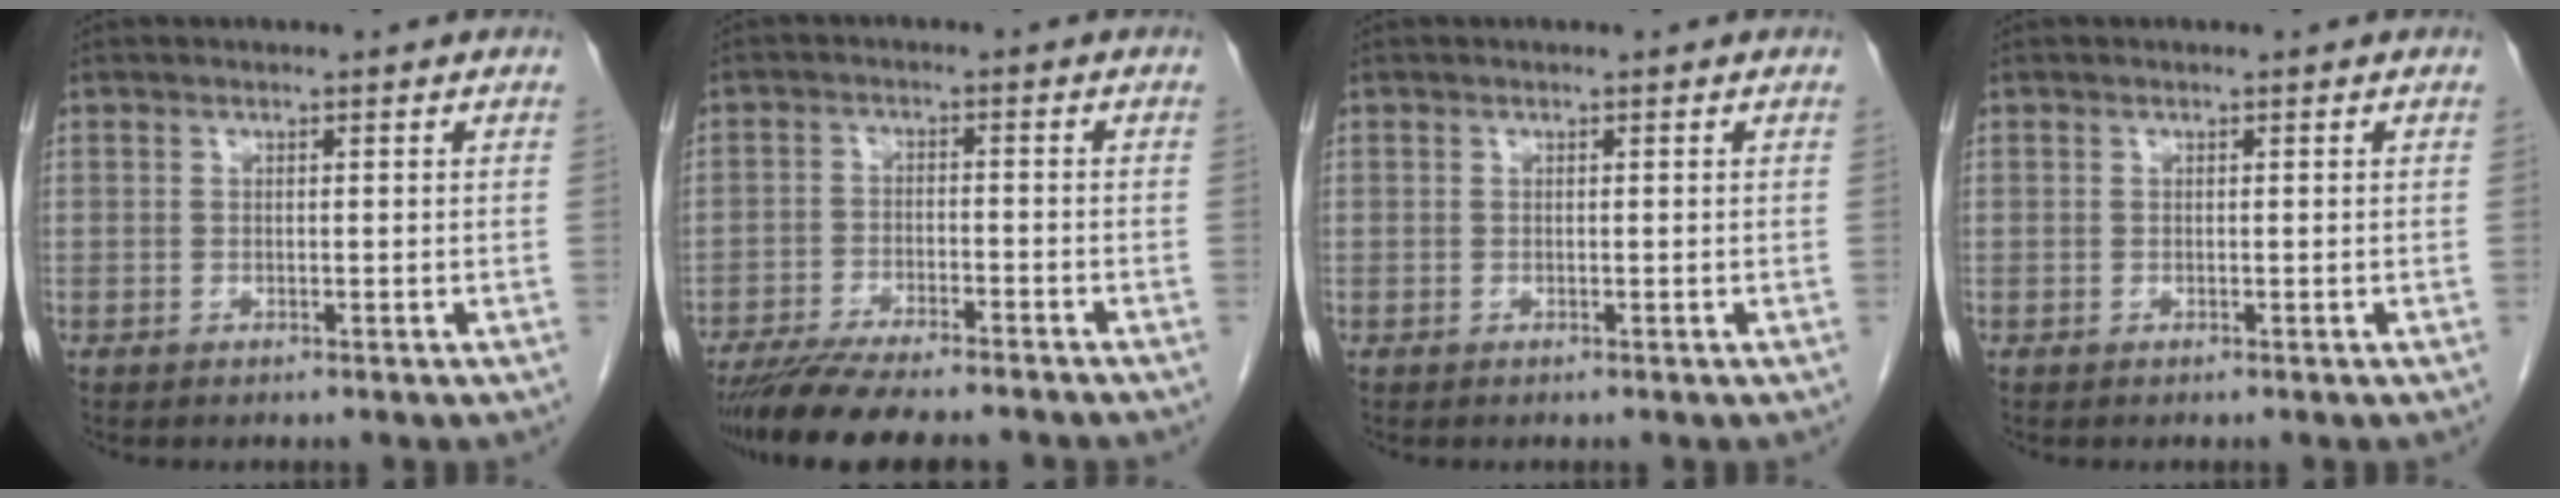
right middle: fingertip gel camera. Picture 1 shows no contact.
{"total": 12.8, "force": [-11.0, 1.7, 6.2], "torque": [-0.101, -0.021, -0.169]}
{"total": 0.0}
{"total": 0.0}